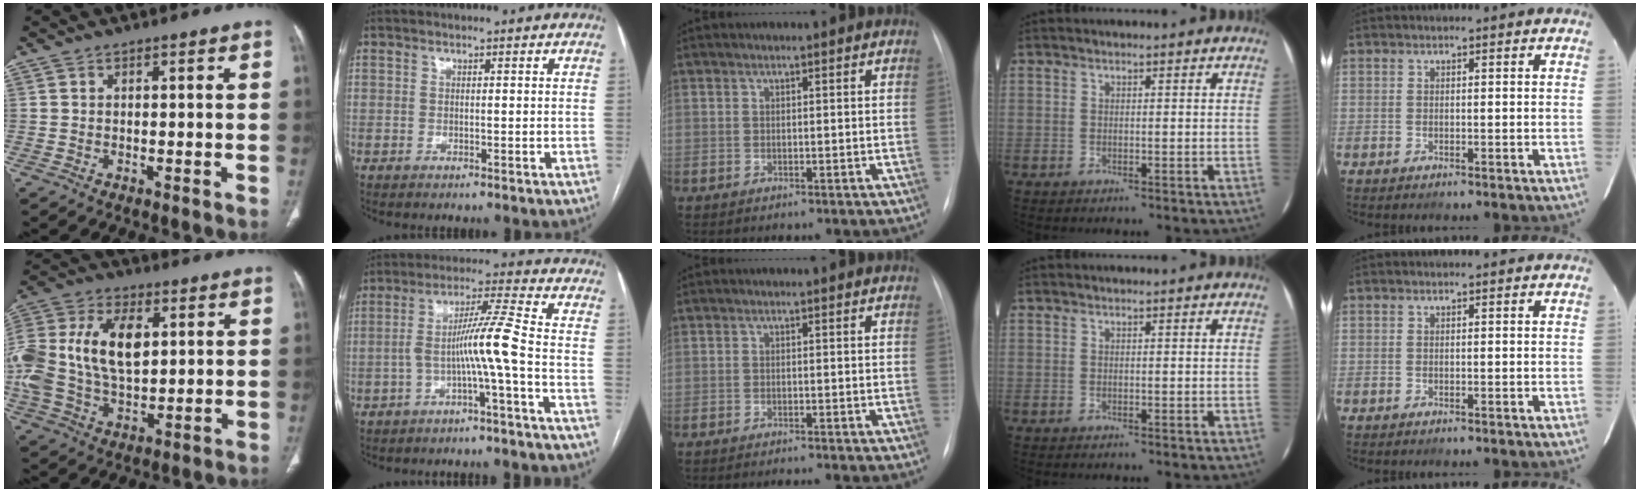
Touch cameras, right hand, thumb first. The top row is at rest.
{"thumb": {"total": 22.3, "force": [3.4, 13.7, 17.3], "torque": [-0.389, 0.012, 0.063]}, "index": {"total": 7.3, "force": [-2.3, -1.7, 6.7], "torque": [-0.124, 0.022, -0.041]}, "middle": {"total": 1.9, "force": [-1.6, -0.4, 0.9], "torque": [-0.008, 0.000, -0.023]}}